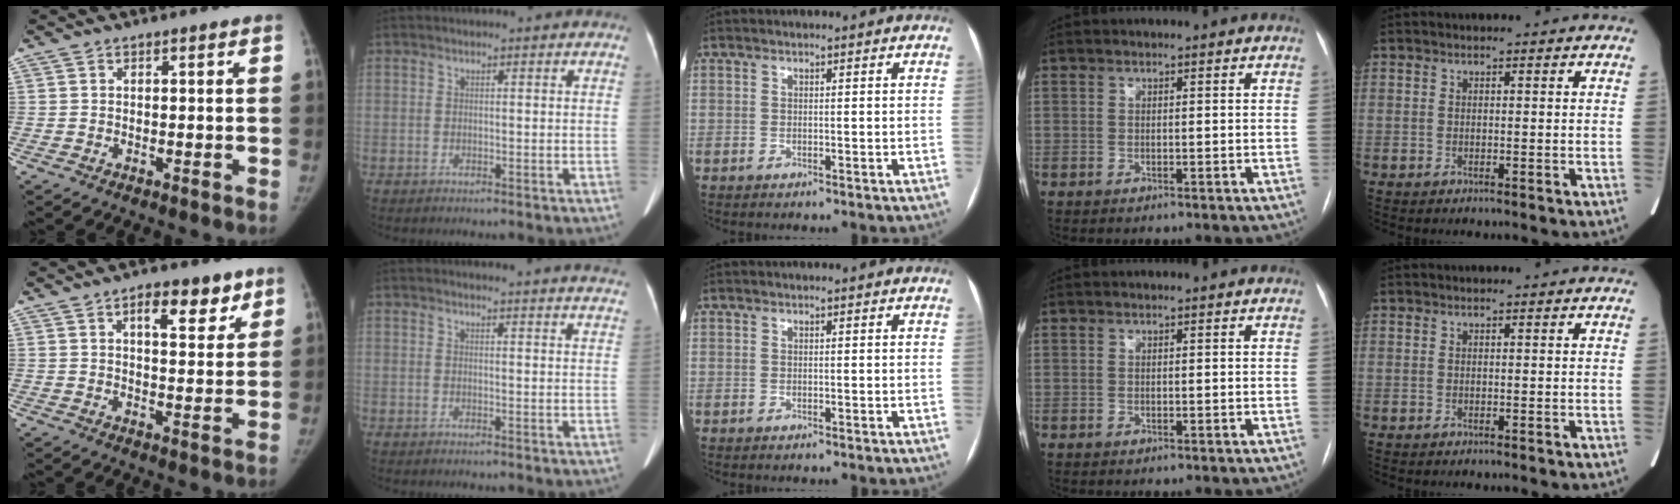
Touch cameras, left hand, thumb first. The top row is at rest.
{"thumb": {"total": 8.4, "force": [4.7, 3.8, 5.8], "torque": [-0.054, -0.022, 0.066]}, "index": {"total": 13.3, "force": [13.0, 0.2, 2.8], "torque": [-0.022, -0.046, 0.126]}}